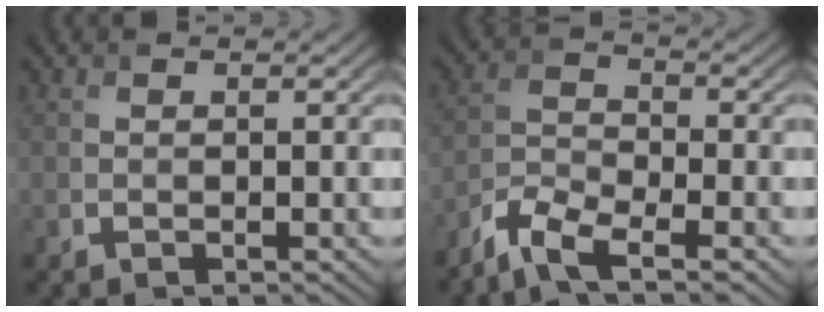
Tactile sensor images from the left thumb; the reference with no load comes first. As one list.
[{"total": 6.0, "force": [-4.5, 1.5, 3.6], "torque": [-0.082, -0.006, -0.100]}]